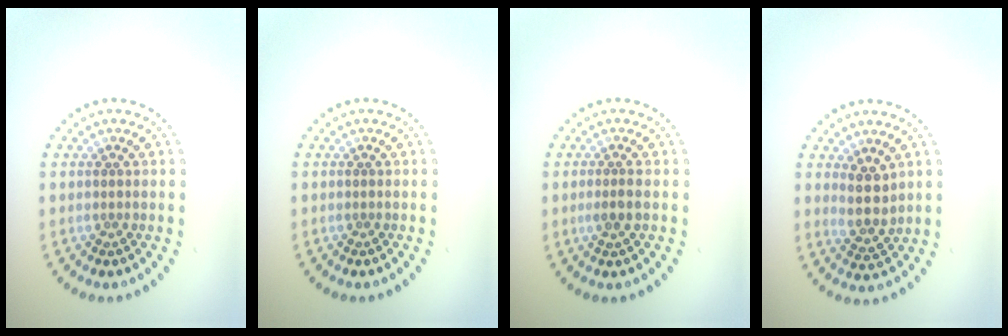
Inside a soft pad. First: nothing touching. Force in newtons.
{"total": 0.0}
{"total": 1.3, "press": 1.1, "slide": 0.7}
{"total": 2.9, "press": 2.4, "slide": 1.5}